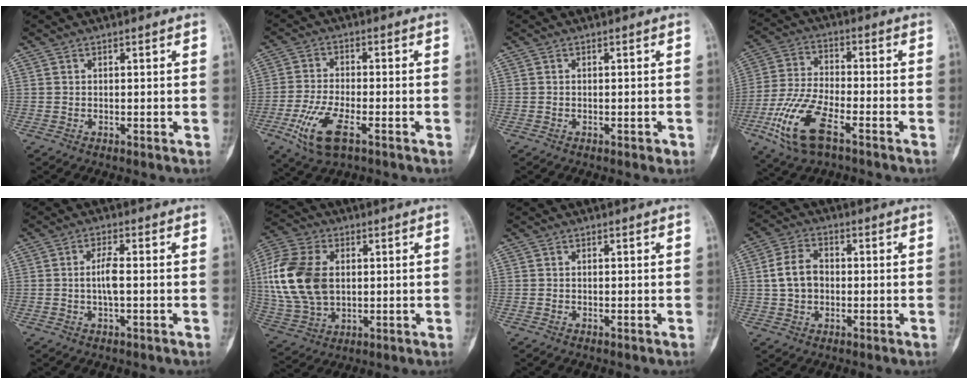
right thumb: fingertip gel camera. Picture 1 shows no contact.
{"total": 9.7, "force": [-4.5, 3.9, 7.7], "torque": [-0.165, 0.007, -0.079]}
{"total": 0.8, "force": [-0.4, 0.4, 0.6], "torque": [-0.008, -0.001, -0.005]}
{"total": 13.8, "force": [-6.5, 5.8, 10.8], "torque": [-0.225, 0.016, -0.124]}
{"total": 3.6, "force": [-0.3, 0.9, 3.5], "torque": [-0.073, 0.007, -0.008]}
{"total": 17.8, "force": [1.9, 12.0, 13.0], "torque": [-0.267, 0.002, 0.041]}
{"total": 0.0}
{"total": 6.9, "force": [0.0, 5.2, 4.6], "torque": [-0.075, 0.017, -0.004]}